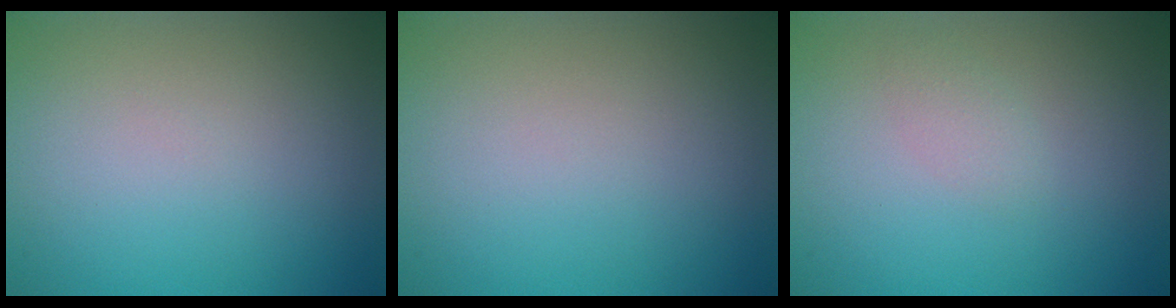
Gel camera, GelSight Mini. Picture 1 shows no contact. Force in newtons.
{"total": 0.0}
{"total": 1.2, "press": 1.2, "slide": 0.1}